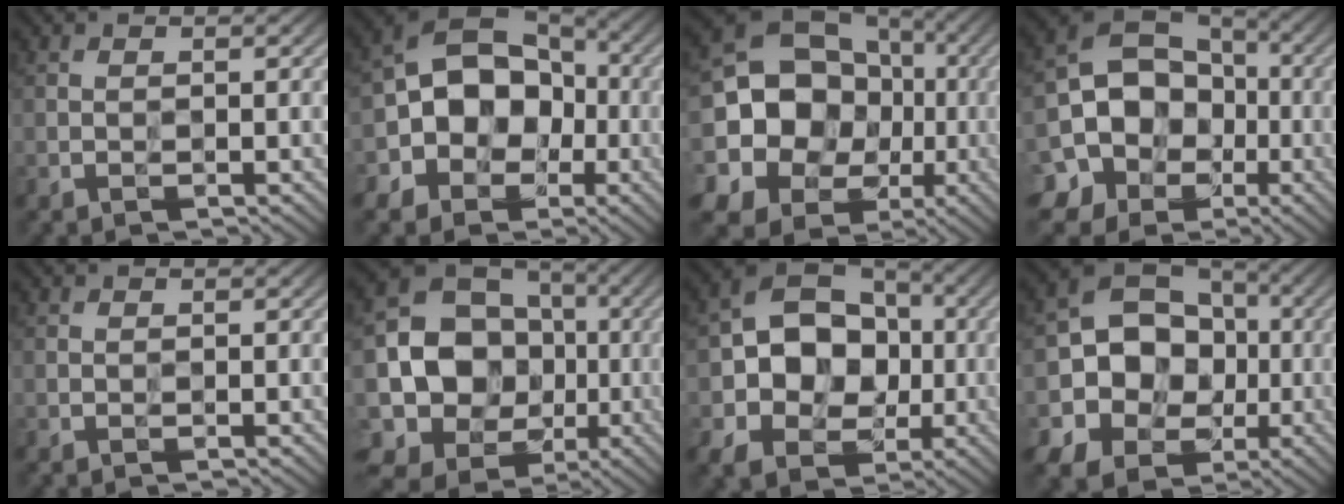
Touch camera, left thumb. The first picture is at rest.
{"total": 12.7, "force": [-2.3, 10.3, 7.1], "torque": [-0.110, 0.003, -0.073]}
{"total": 19.3, "force": [-1.4, 17.5, 7.9], "torque": [-0.208, -0.002, -0.038]}
{"total": 15.6, "force": [-4.4, 13.2, 7.2], "torque": [-0.162, -0.029, -0.099]}
{"total": 0.0}
{"total": 16.7, "force": [-1.7, 14.8, 7.4], "torque": [-0.165, -0.027, -0.036]}
{"total": 11.6, "force": [-1.0, 9.3, 6.9], "torque": [-0.124, 0.000, -0.040]}
{"total": 13.9, "force": [-1.9, 11.9, 7.0], "torque": [-0.145, -0.017, -0.055]}